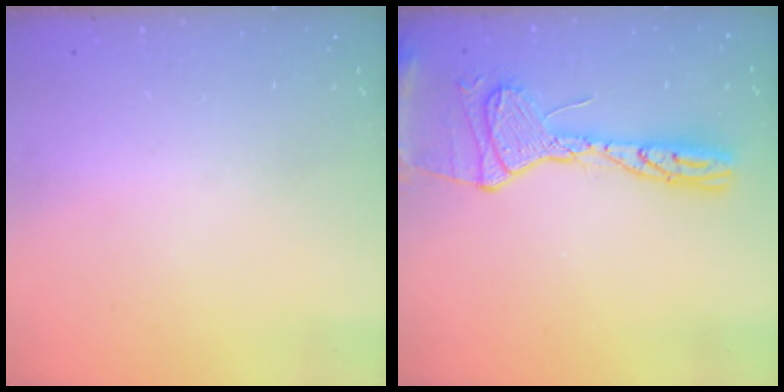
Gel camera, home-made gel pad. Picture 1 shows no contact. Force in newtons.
{"total": 16.8, "press": 16.1, "slide": 4.6}